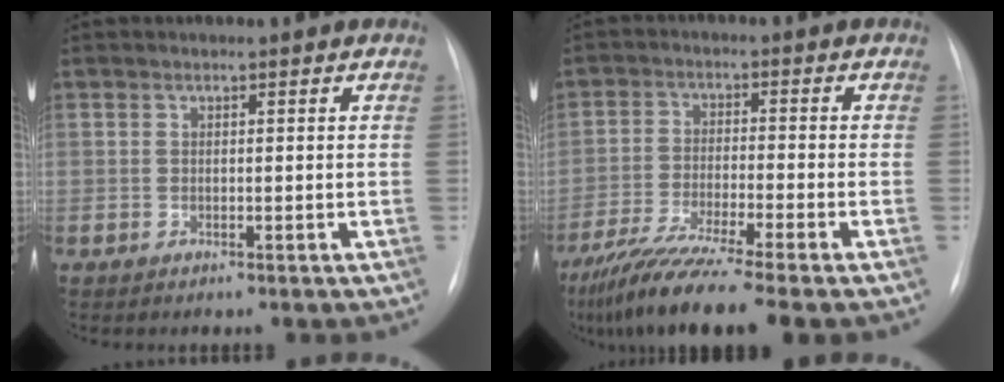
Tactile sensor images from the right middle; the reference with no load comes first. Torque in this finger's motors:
{"motor_torque": [1.12, -1.02, 0.29, 0.08]}